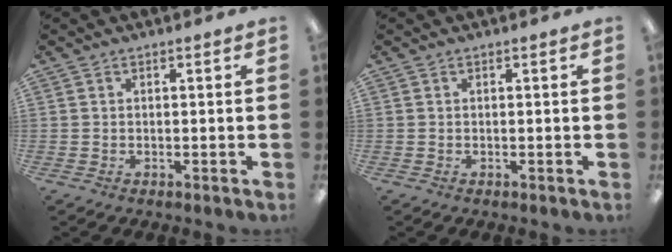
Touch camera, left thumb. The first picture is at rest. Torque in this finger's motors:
{"motor_torque": [0.00, 0.00, 0.02, -0.02, 0.00]}